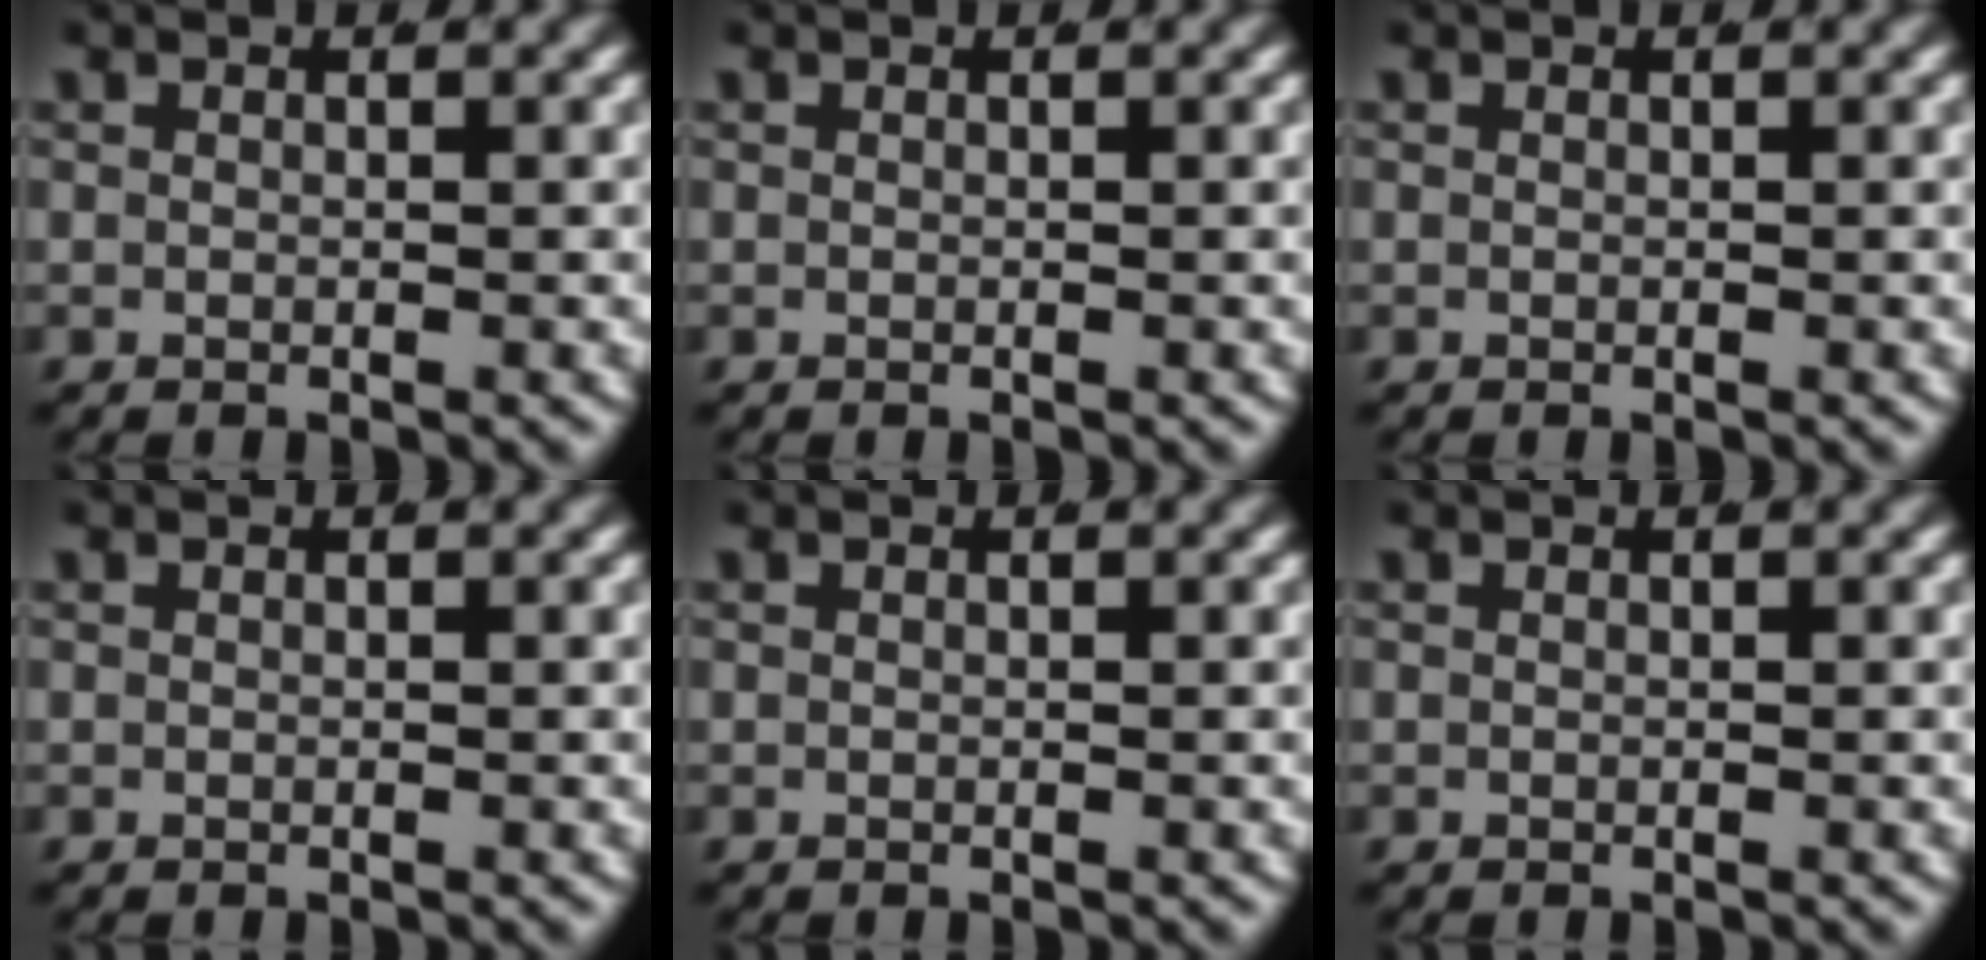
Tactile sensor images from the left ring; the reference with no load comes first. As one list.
[{"total": 0.0}, {"total": 0.0}, {"total": 0.0}, {"total": 0.0}, {"total": 0.0}]